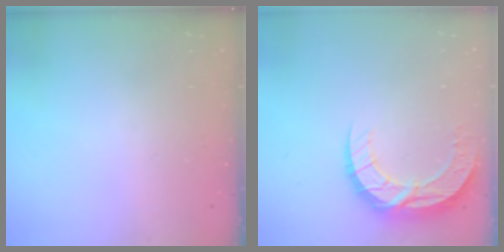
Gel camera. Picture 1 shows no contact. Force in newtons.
{"total": 10.6, "press": 10.6, "slide": 0.7}